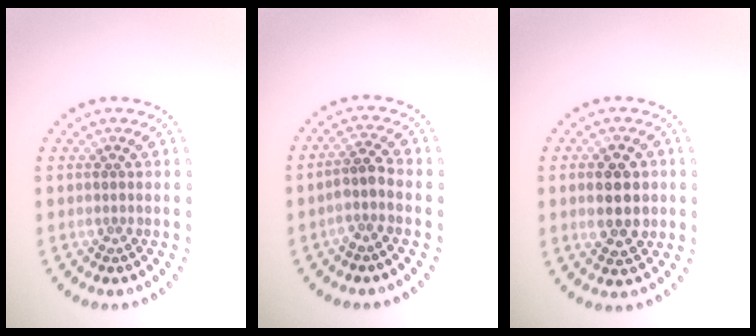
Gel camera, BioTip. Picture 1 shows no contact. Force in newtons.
{"total": 2.2, "press": 1.8, "slide": 1.2}
{"total": 4.7, "press": 4.7, "slide": 0.2}